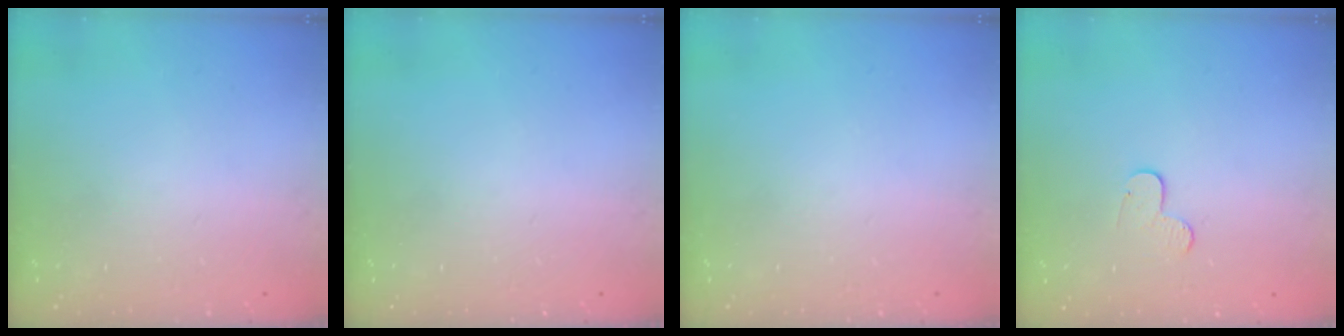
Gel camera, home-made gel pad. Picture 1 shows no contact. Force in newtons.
{"total": 0.0}
{"total": 0.0}
{"total": 3.7, "press": 3.7, "slide": 0.4}